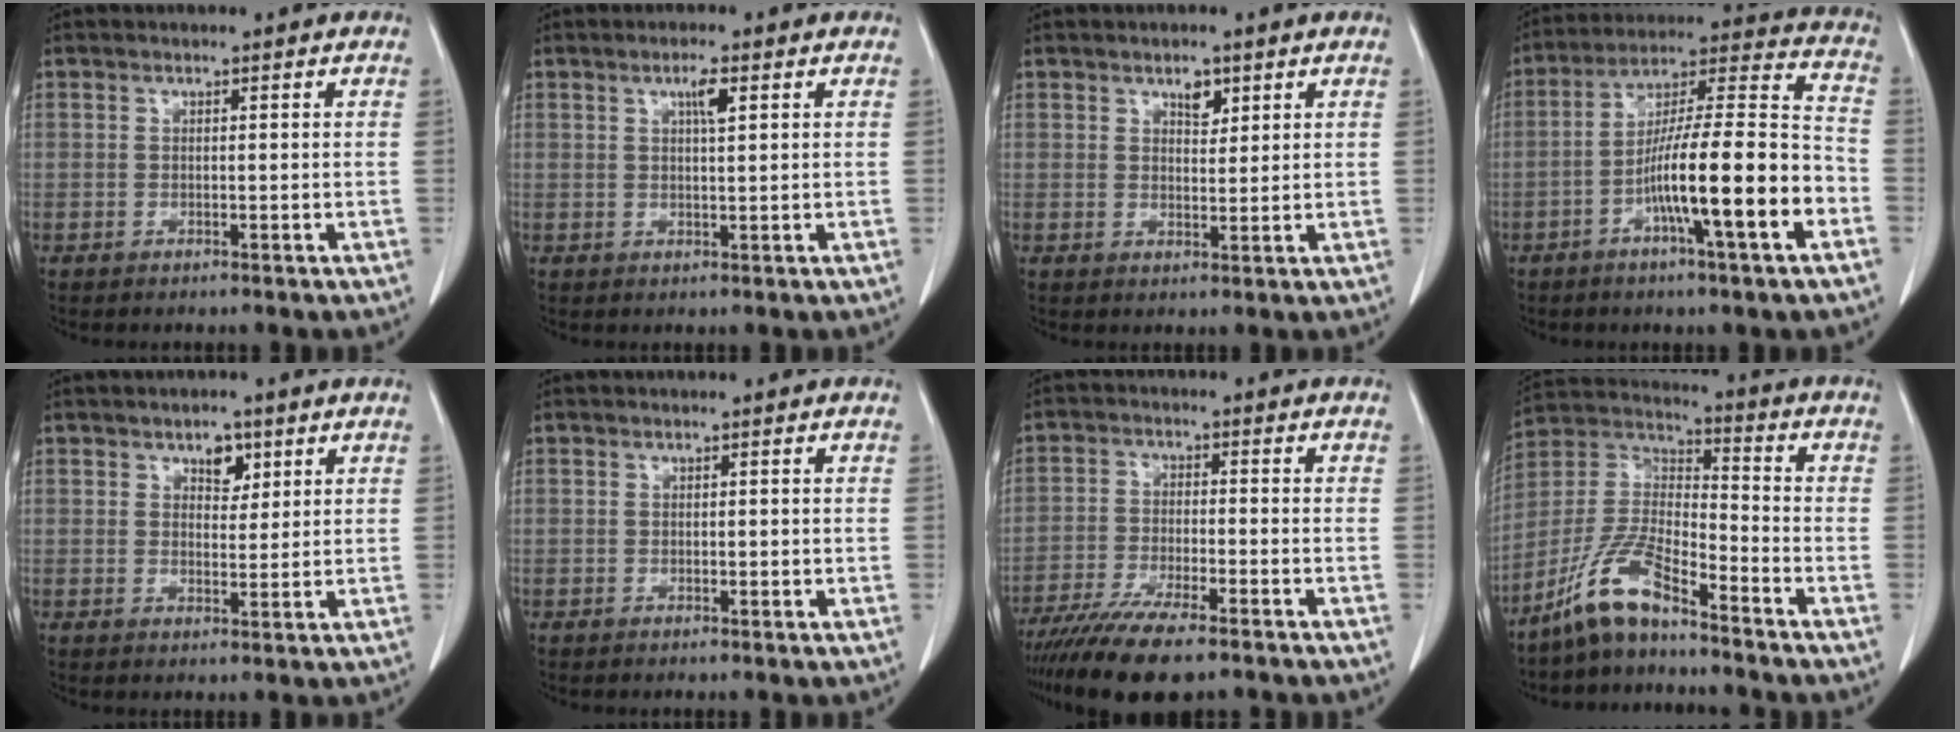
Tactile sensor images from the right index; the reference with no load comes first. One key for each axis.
{"total": 2.6, "fx": 1.1, "fy": 0.2, "fz": 2.3, "tx": -0.041, "ty": 0.000, "tz": 0.018}
{"total": 2.7, "fx": 1.6, "fy": 1.3, "fz": 1.6, "tx": -0.023, "ty": -0.004, "tz": 0.028}
{"total": 17.0, "fx": -6.1, "fy": 0.9, "fz": 15.9, "tx": -0.262, "ty": 0.007, "tz": -0.101}
{"total": 3.4, "fx": 1.9, "fy": 2.0, "fz": 2.1, "tx": -0.026, "ty": 0.001, "tz": 0.030}
{"total": 0.6, "fx": 0.0, "fy": 0.4, "fz": 0.4, "tx": -0.002, "ty": 0.000, "tz": 0.001}
{"total": 11.5, "fx": -8.9, "fy": 1.8, "fz": 7.1, "tx": -0.118, "ty": -0.025, "tz": -0.148}
{"total": 10.4, "fx": -7.9, "fy": 2.1, "fz": 6.4, "tx": -0.149, "ty": 0.006, "tz": -0.157}